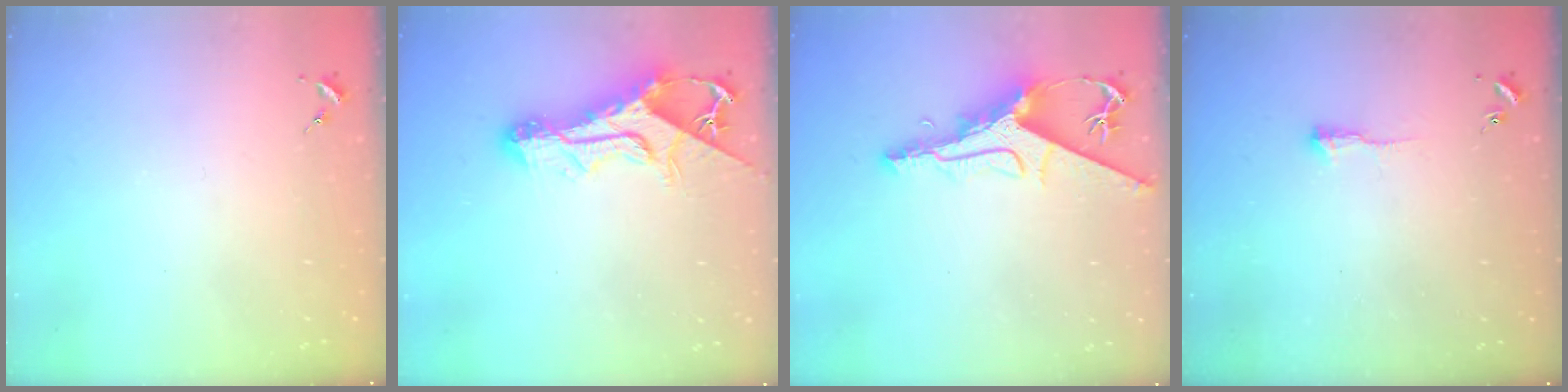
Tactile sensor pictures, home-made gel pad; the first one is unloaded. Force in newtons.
{"total": 13.9, "press": 13.8, "slide": 1.4}
{"total": 10.1, "press": 10.0, "slide": 1.3}
{"total": 5.1, "press": 5.0, "slide": 0.9}